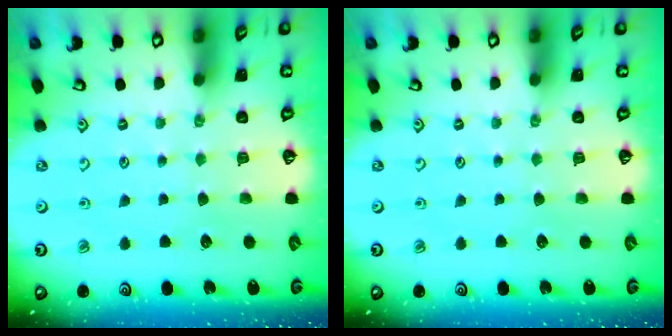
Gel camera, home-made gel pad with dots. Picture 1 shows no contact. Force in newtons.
{"total": 0.0}